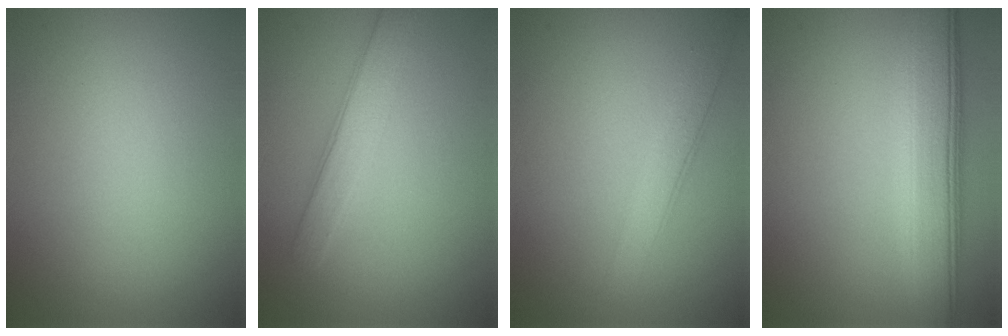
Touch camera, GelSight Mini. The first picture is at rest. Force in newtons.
{"total": 2.9, "press": 2.9, "slide": 0.1}
{"total": 2.8, "press": 2.8, "slide": 0.1}
{"total": 7.7, "press": 7.6, "slide": 0.7}